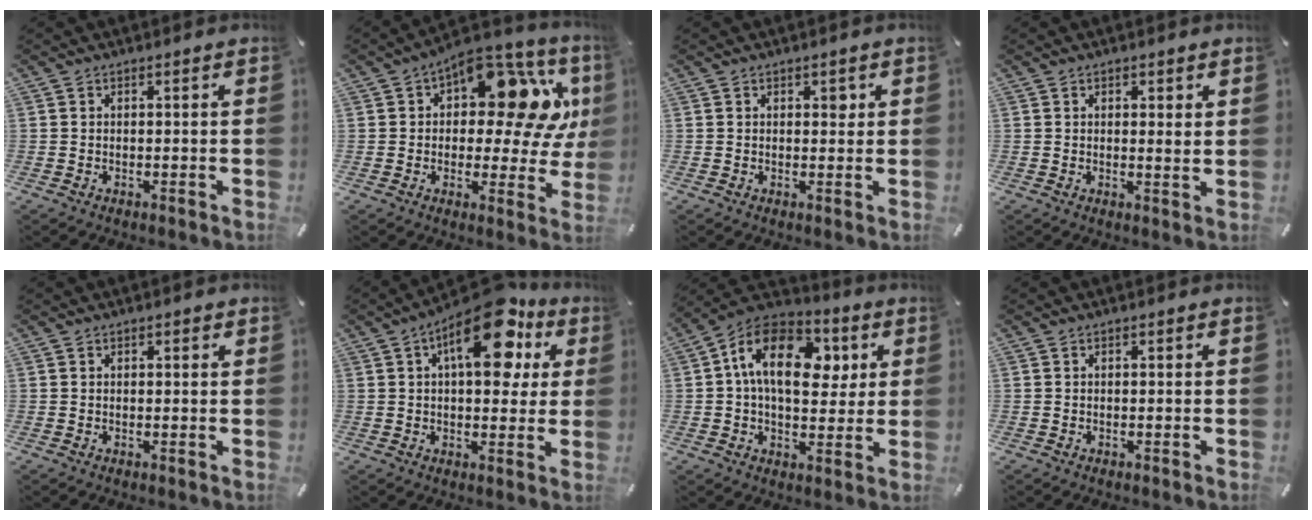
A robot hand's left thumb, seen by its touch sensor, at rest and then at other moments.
{"total": 17.7, "force": [6.2, 9.4, 13.6], "torque": [-0.178, -0.040, 0.101]}
{"total": 1.9, "force": [0.9, 1.3, 1.1], "torque": [0.001, -0.006, 0.009]}
{"total": 1.6, "force": [1.0, 0.7, 1.0], "torque": [-0.014, -0.004, 0.017]}
{"total": 0.5, "force": [0.2, 0.4, 0.3], "torque": [-0.005, 0.003, 0.004]}
{"total": 16.6, "force": [7.4, 7.8, 12.7], "torque": [-0.179, -0.027, 0.120]}
{"total": 17.0, "force": [4.1, 11.1, 12.2], "torque": [-0.217, -0.003, 0.072]}
{"total": 0.0}